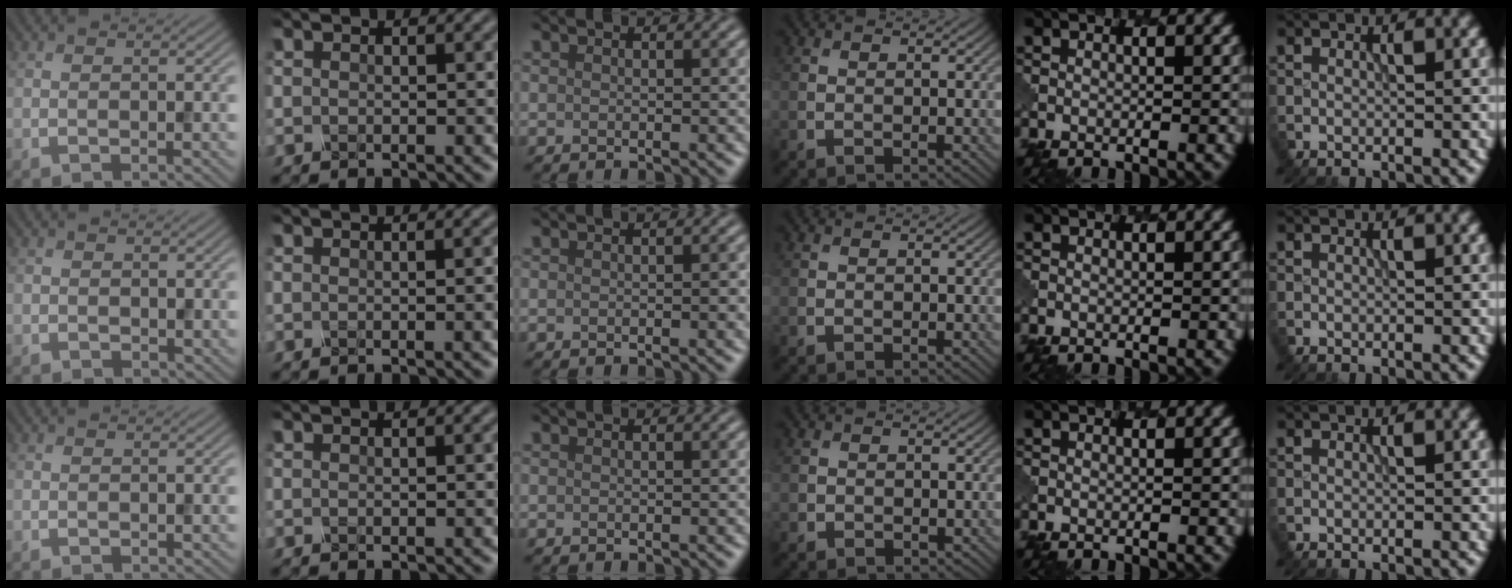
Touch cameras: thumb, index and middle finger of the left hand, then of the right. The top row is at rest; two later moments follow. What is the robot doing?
{"motion": "unscrew", "object": "spray bottle"}